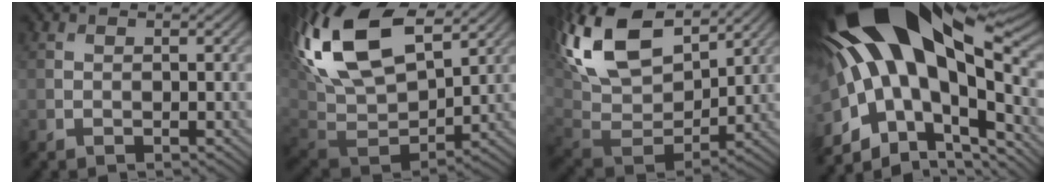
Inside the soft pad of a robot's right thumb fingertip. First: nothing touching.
{"total": 19.2, "force": [8.2, 10.8, 13.6], "torque": [-0.332, 0.027, 0.162]}
{"total": 18.1, "force": [9.2, 9.8, 12.2], "torque": [-0.292, 0.040, 0.167]}
{"total": 21.2, "force": [3.5, 10.2, 18.3], "torque": [-0.332, -0.016, 0.077]}